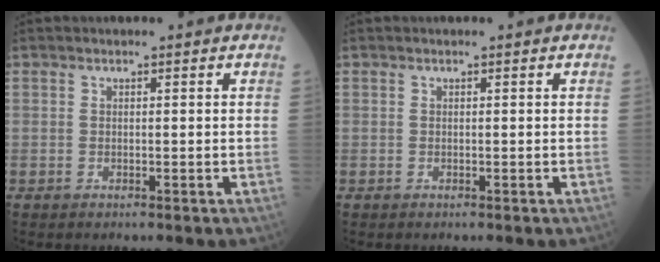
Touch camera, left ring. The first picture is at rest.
{"total": 0.0}